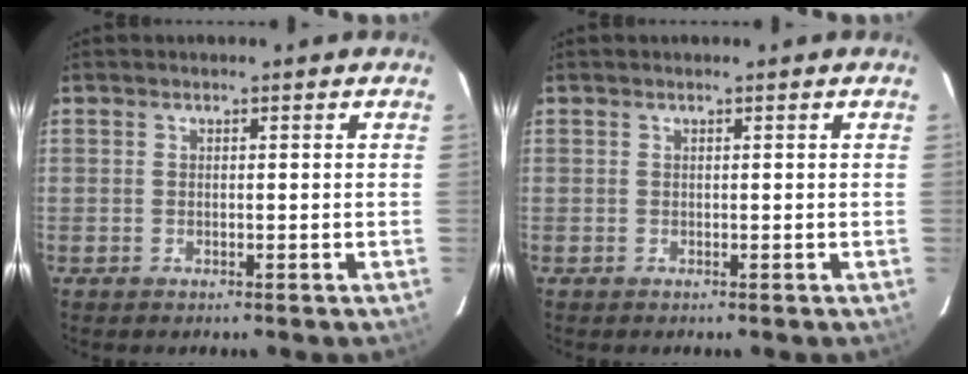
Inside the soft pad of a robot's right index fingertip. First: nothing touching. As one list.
[{"total": 0.0}]